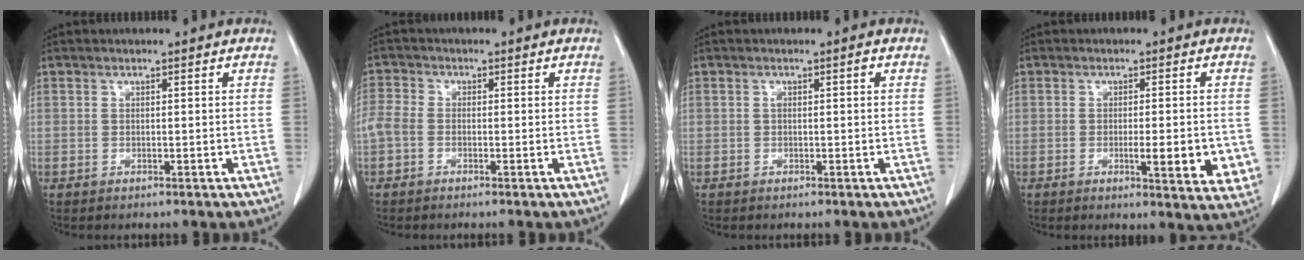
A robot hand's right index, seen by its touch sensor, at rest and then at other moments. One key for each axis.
{"total": 3.4, "fx": -1.0, "fy": 2.4, "fz": 2.3, "tx": -0.067, "ty": 0.013, "tz": -0.022}
{"total": 0.9, "fx": 0.1, "fy": 0.3, "fz": 0.8, "tx": -0.010, "ty": 0.004, "tz": 0.003}
{"total": 7.5, "fx": -1.6, "fy": 1.7, "fz": 7.2, "tx": -0.084, "ty": -0.009, "tz": -0.016}